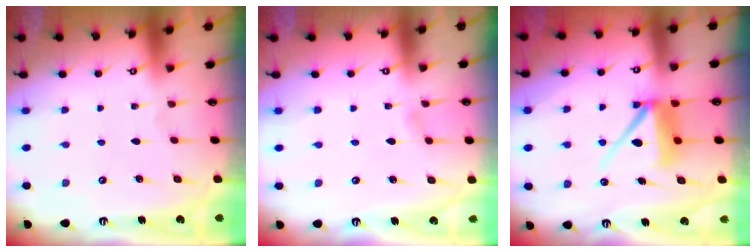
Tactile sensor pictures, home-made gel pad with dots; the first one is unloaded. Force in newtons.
{"total": 1.6, "press": 1.6, "slide": 0.2}
{"total": 8.6, "press": 8.5, "slide": 1.1}